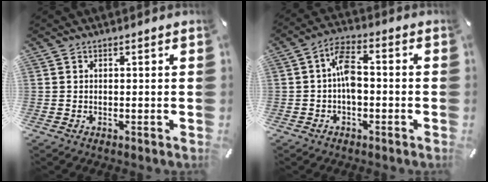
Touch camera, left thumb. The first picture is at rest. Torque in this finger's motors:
{"motor_torque": [1.32, 1.32, 1.22, 0.08, 0.33]}